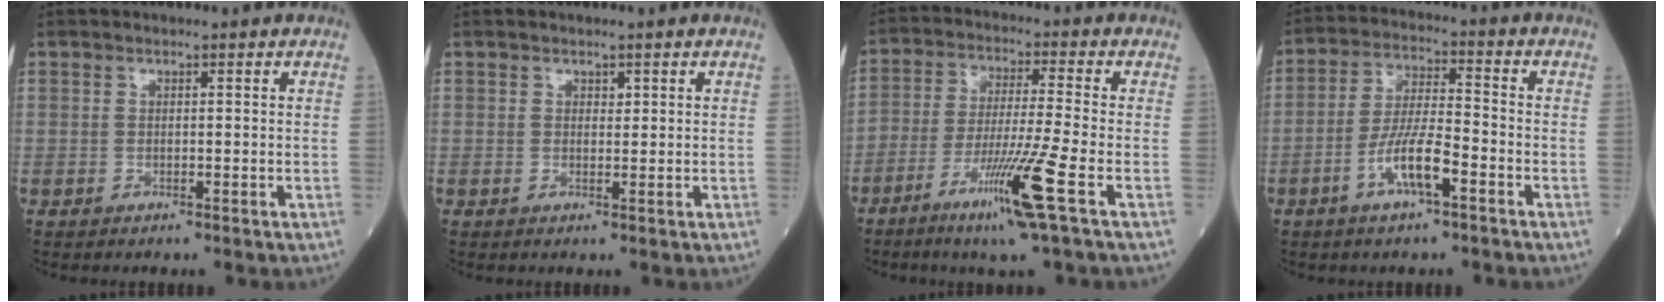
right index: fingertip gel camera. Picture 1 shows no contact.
{"total": 0.9, "force": [0.5, 0.6, 0.5], "torque": [0.000, -0.001, 0.006]}
{"total": 10.7, "force": [-5.2, -1.2, 9.2], "torque": [-0.176, -0.023, -0.101]}
{"total": 8.2, "force": [-3.7, 1.4, 7.1], "torque": [-0.142, 0.002, -0.070]}